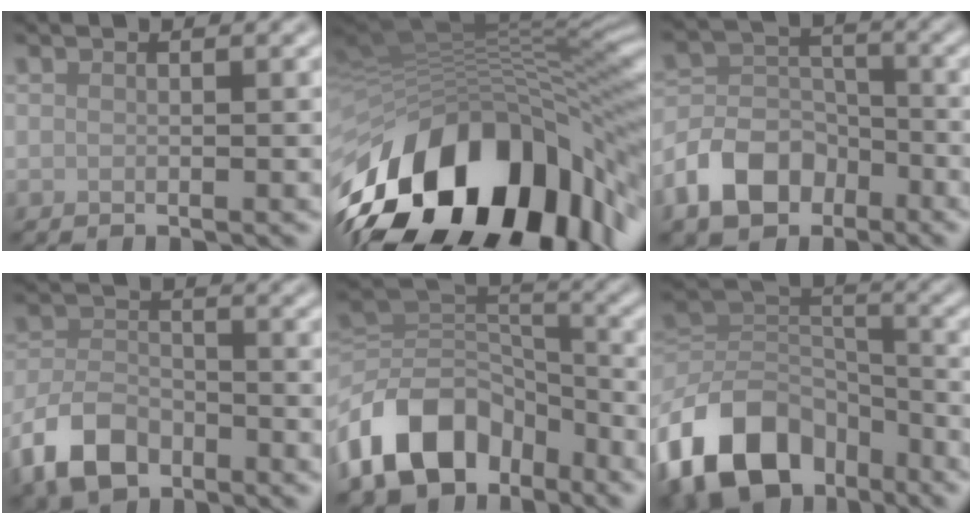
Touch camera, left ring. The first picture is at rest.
{"total": 17.1, "force": [-5.8, 9.4, 13.1], "torque": [-0.220, -0.007, -0.097]}
{"total": 6.6, "force": [-3.8, 4.4, 3.1], "torque": [-0.055, 0.001, -0.085]}
{"total": 5.9, "force": [-3.7, 3.5, 3.1], "torque": [-0.061, -0.001, -0.080]}
{"total": 11.6, "force": [-6.4, 7.5, 6.0], "torque": [-0.108, 0.006, -0.129]}
{"total": 12.7, "force": [-7.3, 8.0, 6.5], "torque": [-0.131, 0.001, -0.142]}